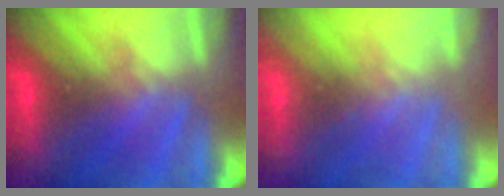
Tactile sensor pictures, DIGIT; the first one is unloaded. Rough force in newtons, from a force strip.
{"total": 2.3}